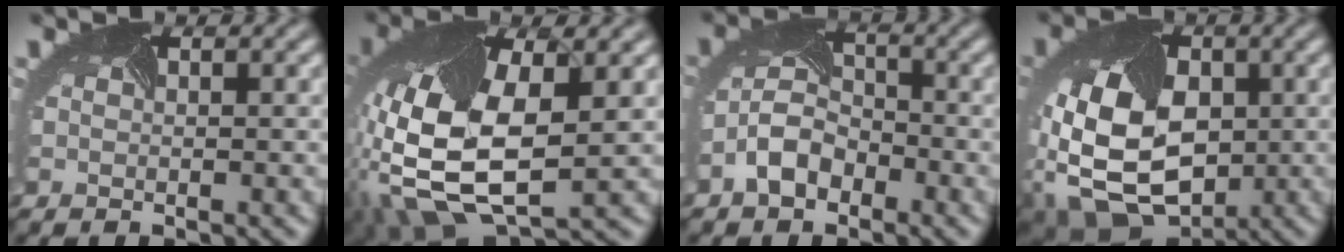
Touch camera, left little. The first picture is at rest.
{"total": 12.9, "force": [-0.7, 7.0, 10.8], "torque": [-0.264, -0.029, -0.001]}
{"total": 3.7, "force": [-2.2, 2.3, 2.0], "torque": [-0.046, 0.001, -0.045]}
{"total": 12.2, "force": [-1.5, 8.3, 8.7], "torque": [-0.178, -0.020, -0.018]}